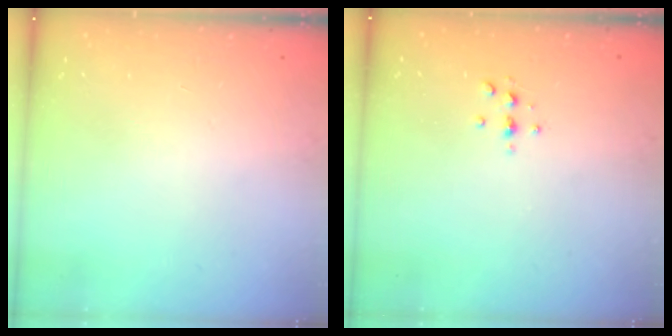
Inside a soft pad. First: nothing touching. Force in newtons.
{"total": 3.0, "press": 3.0, "slide": 0.4}